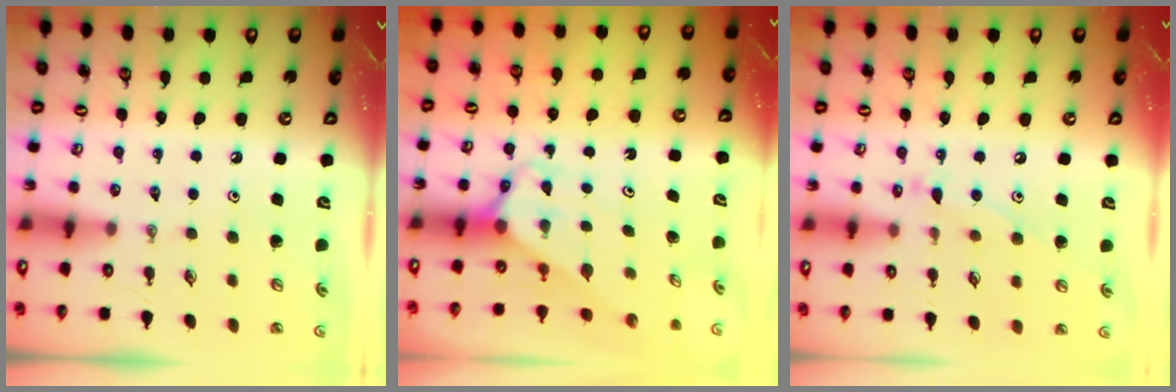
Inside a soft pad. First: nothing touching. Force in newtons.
{"total": 2.7, "press": 2.7, "slide": 0.1}
{"total": 8.8, "press": 8.8, "slide": 0.6}